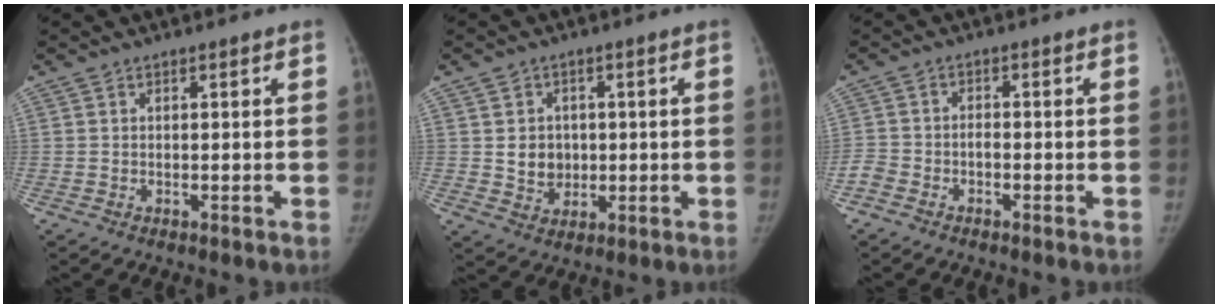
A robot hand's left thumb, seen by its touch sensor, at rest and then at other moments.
{"total": 5.4, "force": [0.4, 4.8, 2.4], "torque": [-0.010, -0.002, 0.014]}
{"total": 3.2, "force": [-2.0, 1.9, 1.5], "torque": [-0.031, 0.019, -0.039]}